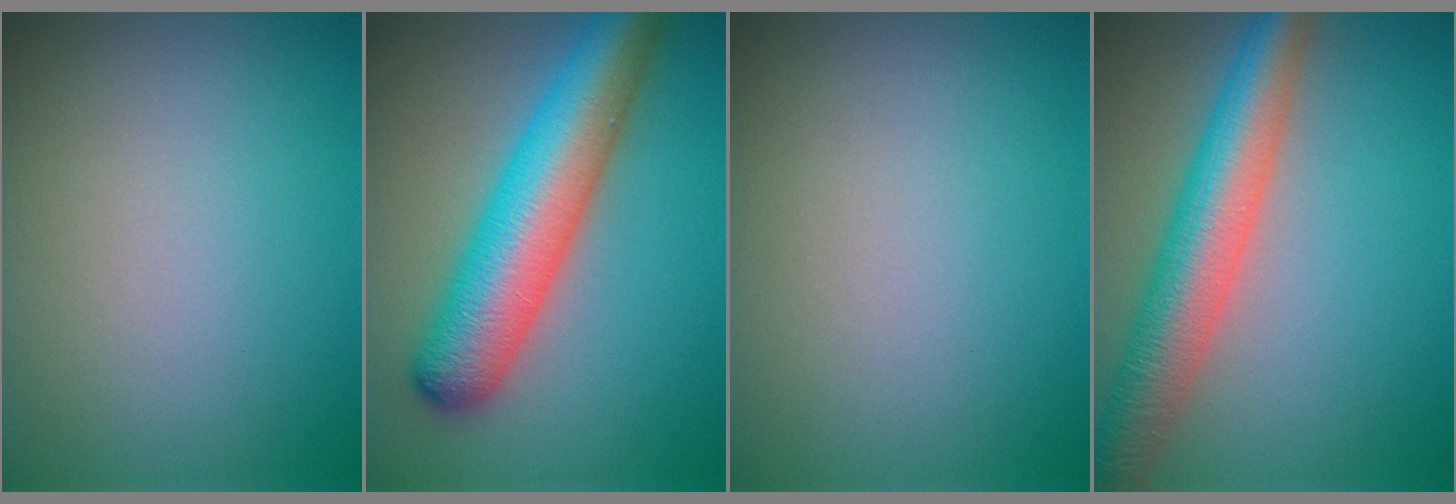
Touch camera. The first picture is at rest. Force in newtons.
{"total": 9.1, "press": 9.1, "slide": 0.4}
{"total": 0.0}
{"total": 7.5, "press": 7.5, "slide": 0.2}